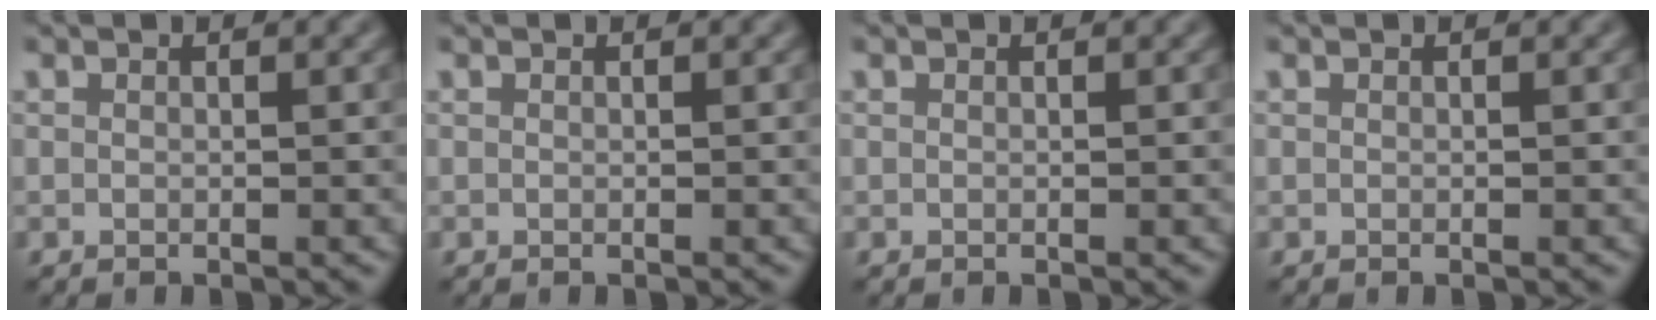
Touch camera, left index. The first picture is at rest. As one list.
[{"total": 0.0}, {"total": 0.0}, {"total": 0.0}]